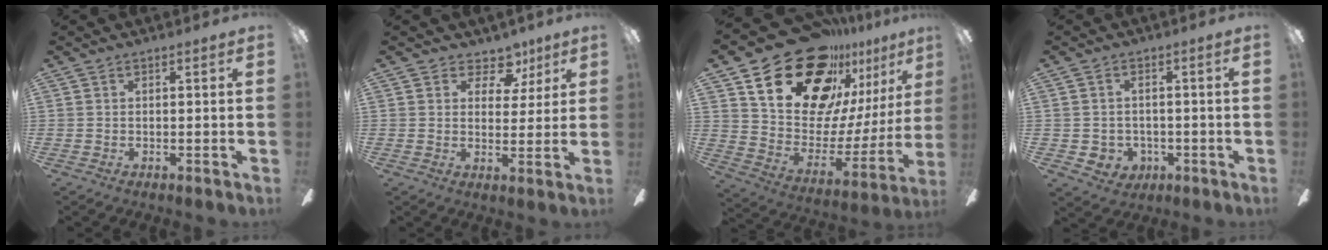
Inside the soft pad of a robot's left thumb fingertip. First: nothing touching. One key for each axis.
{"total": 7.5, "fx": 4.6, "fy": 4.9, "fz": 3.3, "tx": -0.033, "ty": -0.025, "tz": 0.079}
{"total": 27.7, "fx": 19.6, "fy": 14.9, "fz": 12.6, "tx": -0.205, "ty": -0.120, "tz": 0.367}
{"total": 4.3, "fx": -0.7, "fy": 4.1, "fz": 1.2, "tx": -0.027, "ty": 0.004, "tz": -0.014}